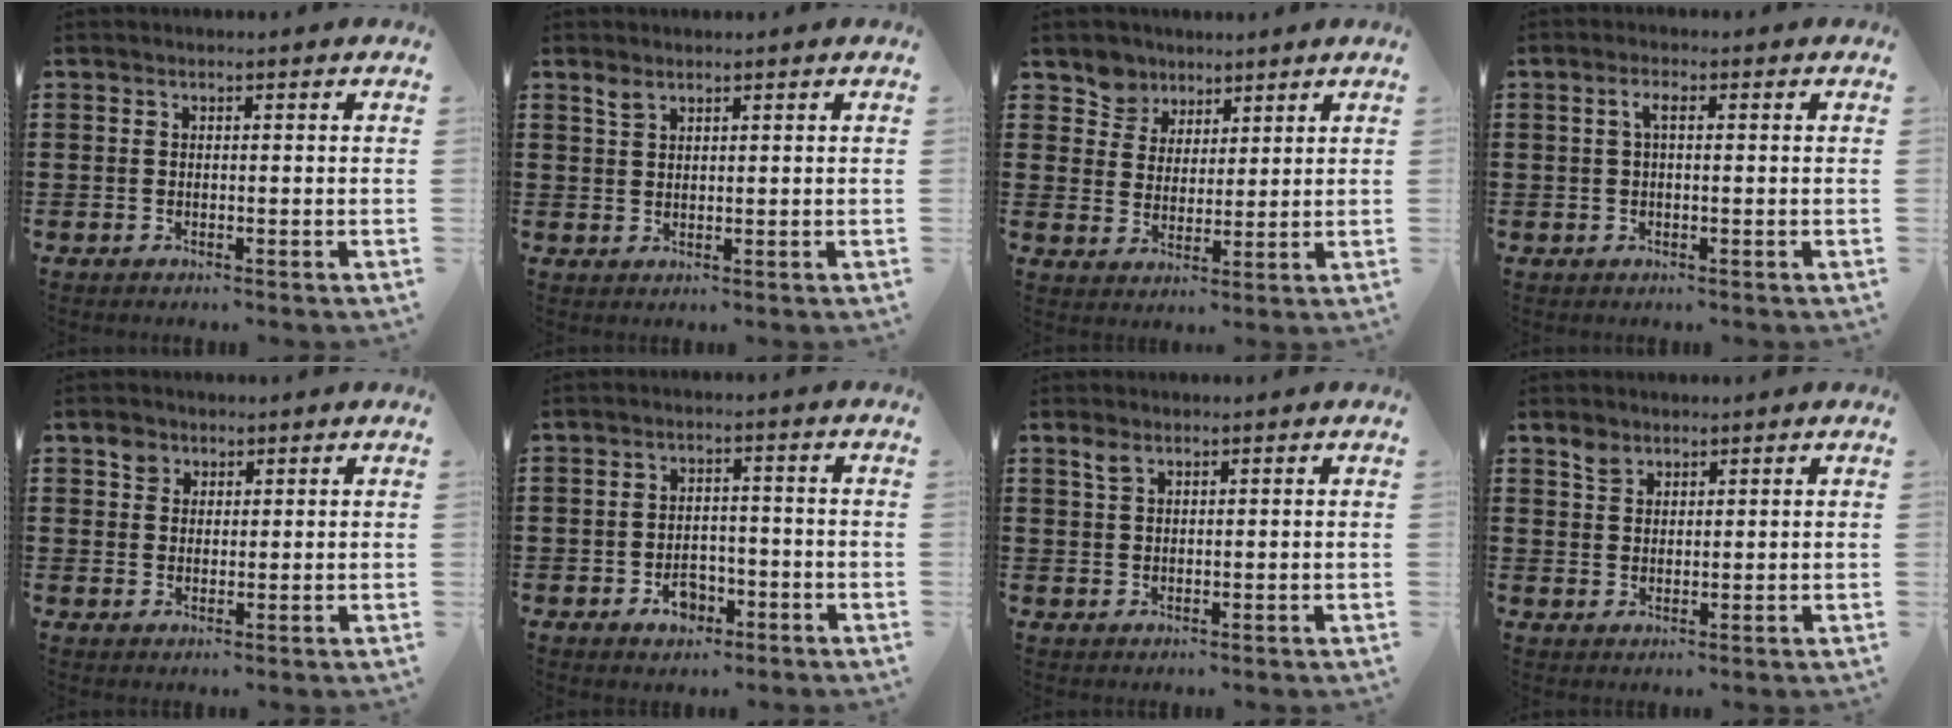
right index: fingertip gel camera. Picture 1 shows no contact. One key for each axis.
{"total": 1.8, "fx": 1.5, "fy": 0.7, "fz": 0.8, "tx": -0.019, "ty": 0.001, "tz": 0.028}
{"total": 5.1, "fx": 3.8, "fy": 3.4, "fz": -0.5, "tx": -0.020, "ty": -0.006, "tz": 0.069}
{"total": 2.1, "fx": 0.2, "fy": 0.6, "fz": 2.0, "tx": -0.038, "ty": 0.004, "tz": 0.002}
{"total": 2.6, "fx": 1.7, "fy": 1.9, "fz": 0.5, "tx": -0.009, "ty": 0.002, "tz": 0.031}
{"total": 3.9, "fx": -2.1, "fy": 2.5, "fz": 2.1, "tx": -0.039, "ty": 0.003, "tz": -0.037}
{"total": 1.9, "fx": 1.3, "fy": 0.9, "fz": 1.1, "tx": -0.027, "ty": 0.002, "tz": 0.024}
{"total": 2.4, "fx": 2.0, "fy": 1.4, "fz": 0.5, "tx": -0.015, "ty": 0.002, "tz": 0.039}